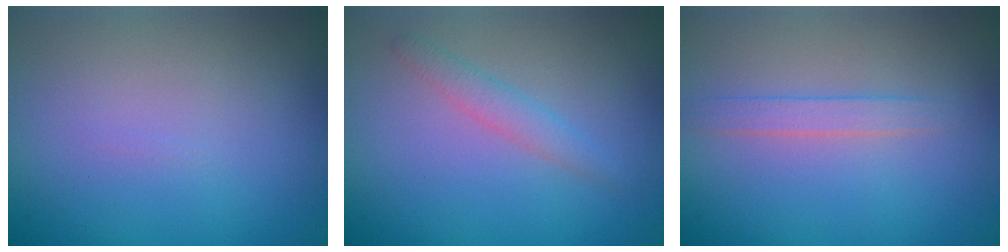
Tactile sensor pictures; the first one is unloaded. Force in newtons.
{"total": 1.6, "press": 1.6, "slide": 0.0}
{"total": 1.5, "press": 1.5, "slide": 0.1}